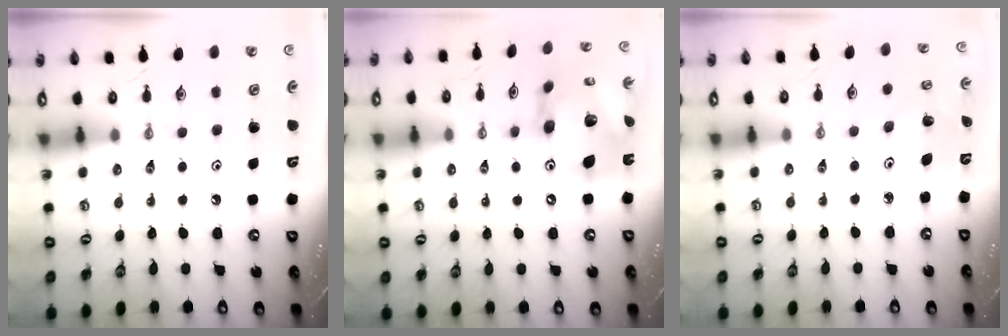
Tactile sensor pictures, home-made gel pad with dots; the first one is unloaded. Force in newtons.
{"total": 18.8, "press": 18.6, "slide": 2.1}
{"total": 2.3, "press": 2.3, "slide": 0.2}